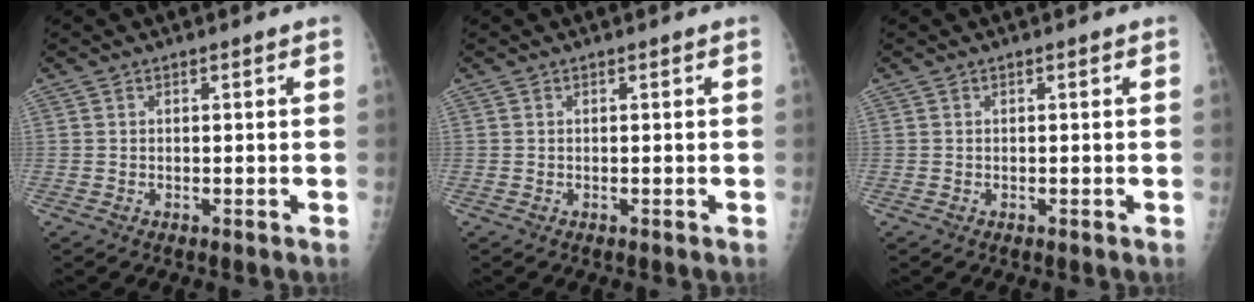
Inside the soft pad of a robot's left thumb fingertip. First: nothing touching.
{"total": 0.0}
{"total": 0.0}